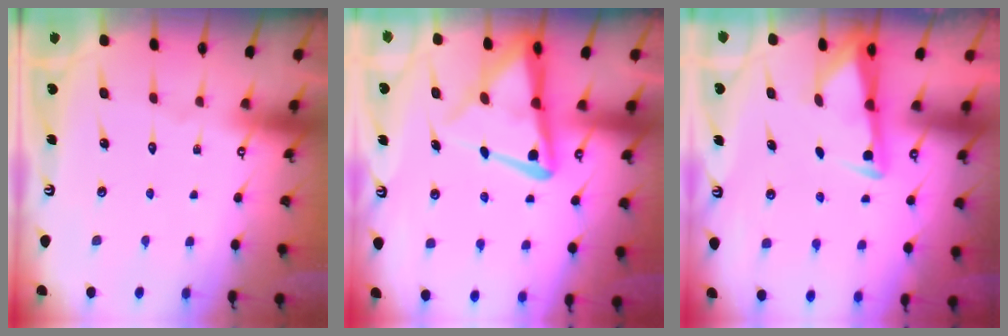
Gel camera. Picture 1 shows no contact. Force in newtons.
{"total": 11.5, "press": 11.4, "slide": 1.2}
{"total": 2.9, "press": 2.8, "slide": 0.5}